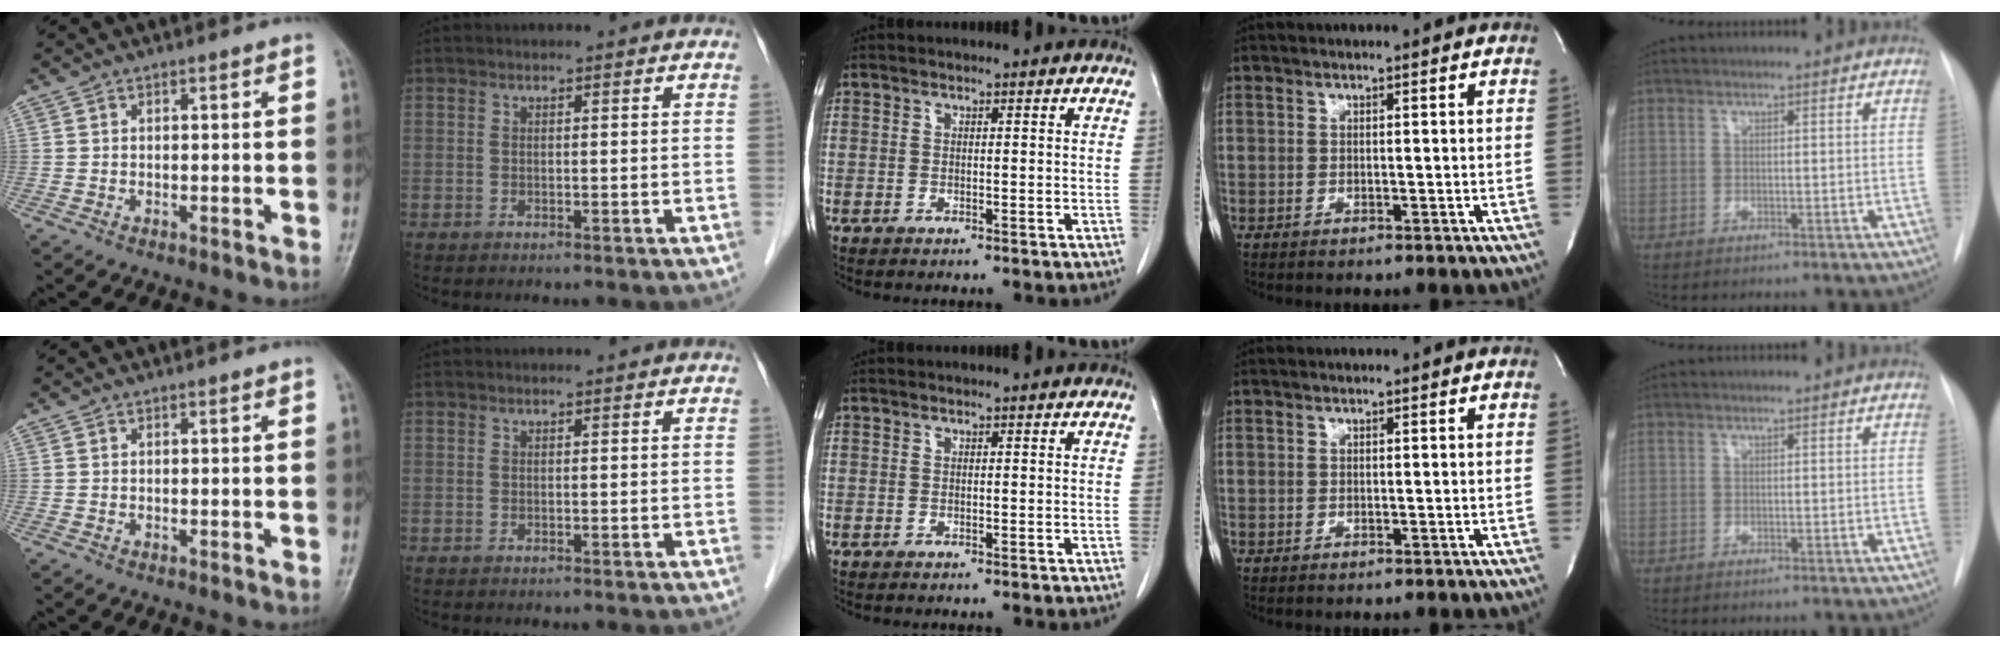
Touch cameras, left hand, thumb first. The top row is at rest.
{}